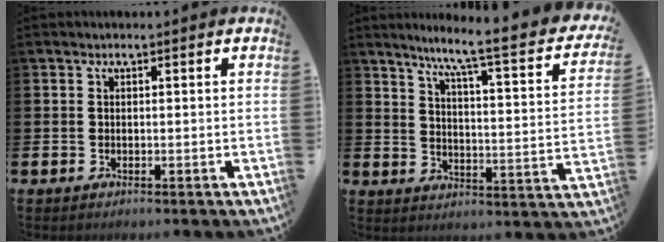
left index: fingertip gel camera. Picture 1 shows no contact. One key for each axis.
{"total": 6.9, "fx": 5.4, "fy": 0.4, "fz": 4.2, "tx": -0.084, "ty": -0.051, "tz": 0.077}